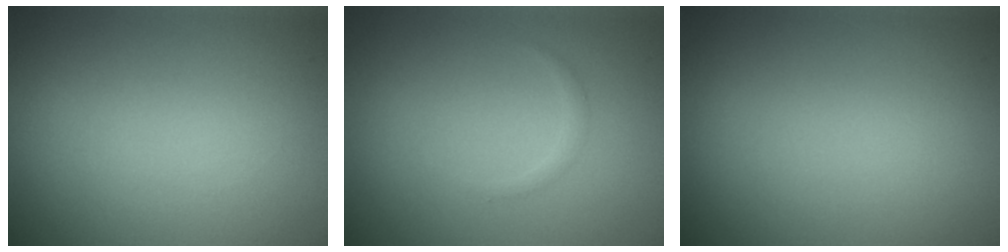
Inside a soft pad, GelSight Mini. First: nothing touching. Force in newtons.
{"total": 0.6, "press": 0.6, "slide": 0.0}
{"total": 0.0}